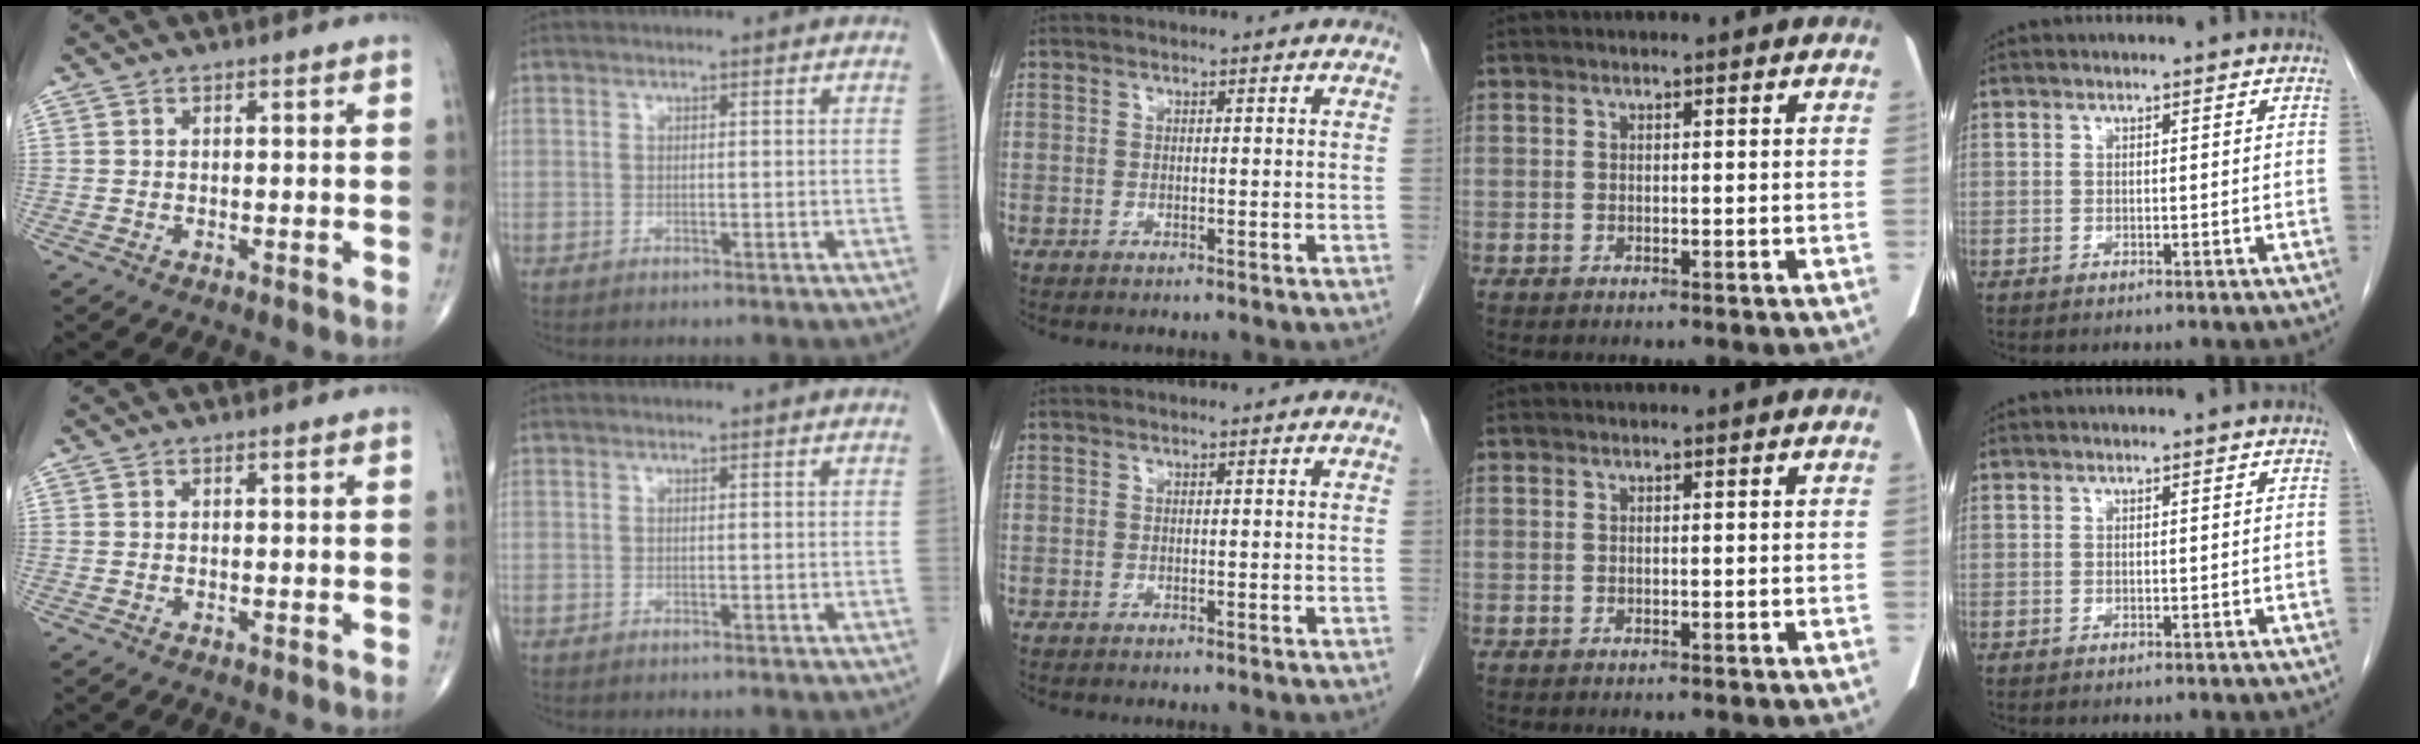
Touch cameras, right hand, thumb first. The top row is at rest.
{}